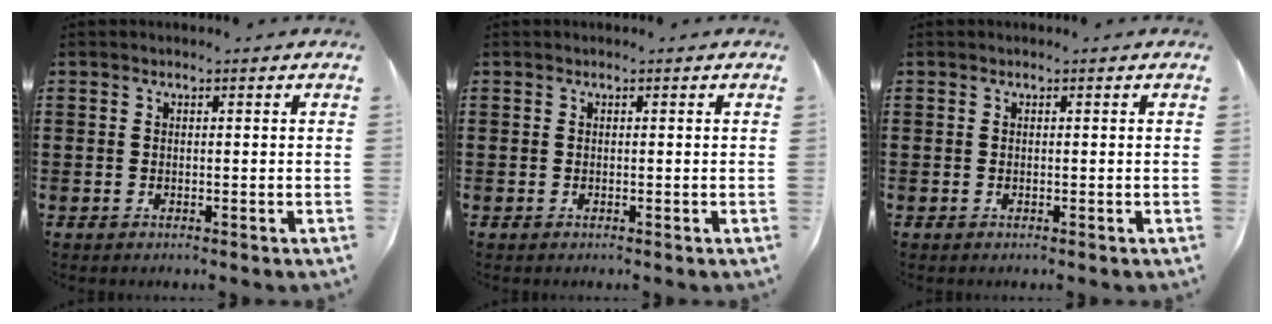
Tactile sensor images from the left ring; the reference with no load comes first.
{"total": 0.0}
{"total": 0.0}